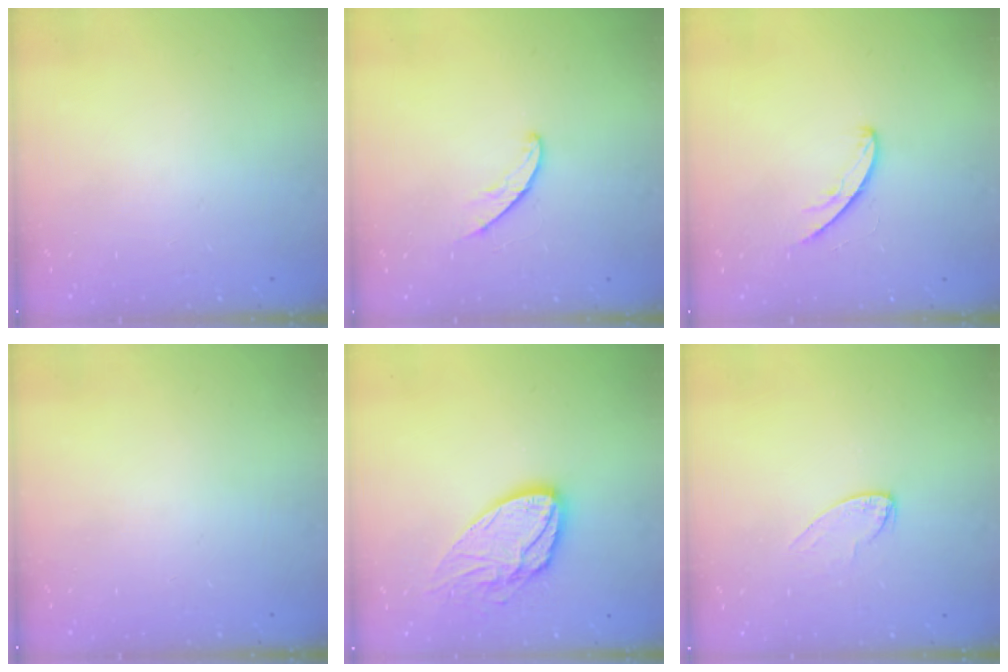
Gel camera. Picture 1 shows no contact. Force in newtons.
{"total": 6.1, "press": 6.1, "slide": 0.4}
{"total": 5.3, "press": 5.3, "slide": 0.5}
{"total": 0.0}
{"total": 14.6, "press": 14.5, "slide": 1.2}
{"total": 6.2, "press": 6.2, "slide": 0.4}